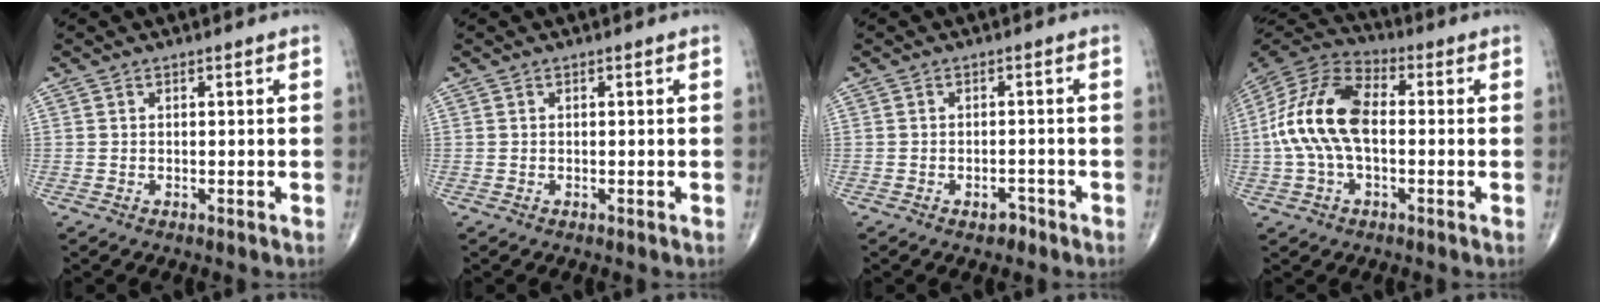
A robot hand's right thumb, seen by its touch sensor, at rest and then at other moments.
{"total": 0.0}
{"total": 2.1, "force": [-1.5, 1.2, 1.0], "torque": [-0.011, 0.010, -0.019]}
{"total": 16.0, "force": [-0.1, 8.9, 13.2], "torque": [-0.270, 0.036, -0.012]}